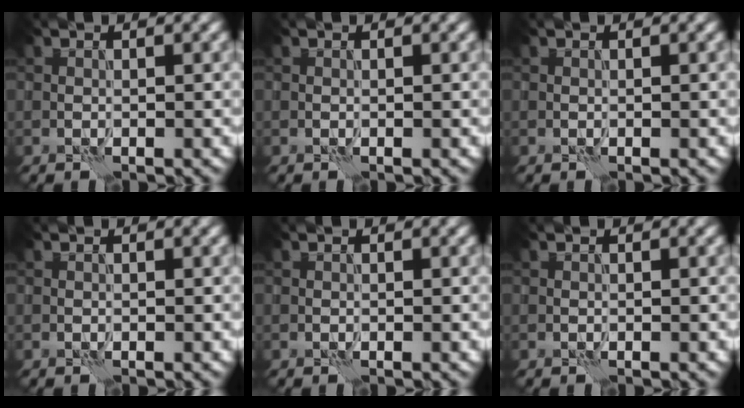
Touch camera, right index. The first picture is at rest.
{"total": 0.0}
{"total": 0.0}
{"total": 0.0}
{"total": 0.0}
{"total": 0.0}